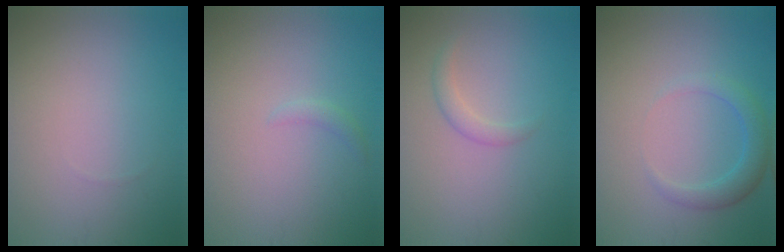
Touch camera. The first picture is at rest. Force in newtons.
{"total": 0.8, "press": 0.8, "slide": 0.1}
{"total": 1.4, "press": 1.4, "slide": 0.0}
{"total": 2.5, "press": 2.5, "slide": 0.2}